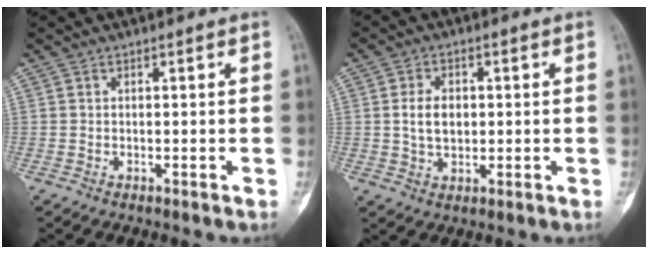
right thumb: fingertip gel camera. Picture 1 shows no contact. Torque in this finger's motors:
{"motor_torque": [0.93, 0.84, 0.30, -0.26, 0.34]}